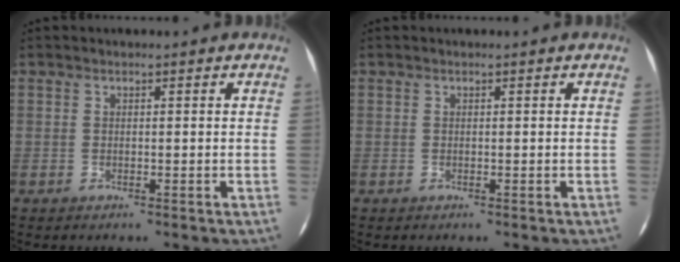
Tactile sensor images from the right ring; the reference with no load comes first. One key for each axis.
{"total": 0.0}